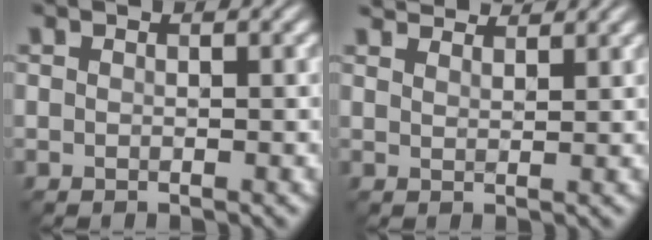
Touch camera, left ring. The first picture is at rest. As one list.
[{"total": 4.5, "force": [4.2, 0.9, 1.5], "torque": [-0.021, 0.004, 0.054]}]